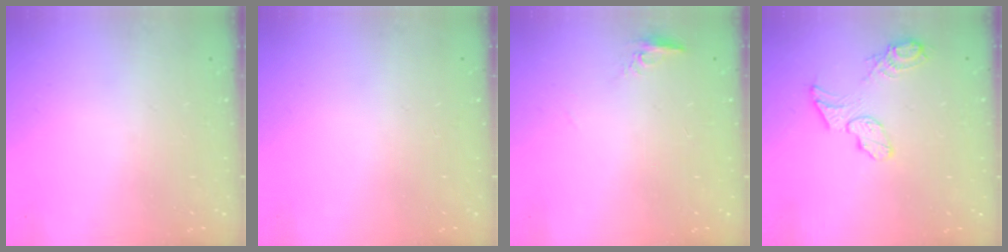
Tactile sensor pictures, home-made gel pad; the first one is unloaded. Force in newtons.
{"total": 0.0}
{"total": 5.5, "press": 5.3, "slide": 1.6}
{"total": 9.0, "press": 9.0, "slide": 0.7}